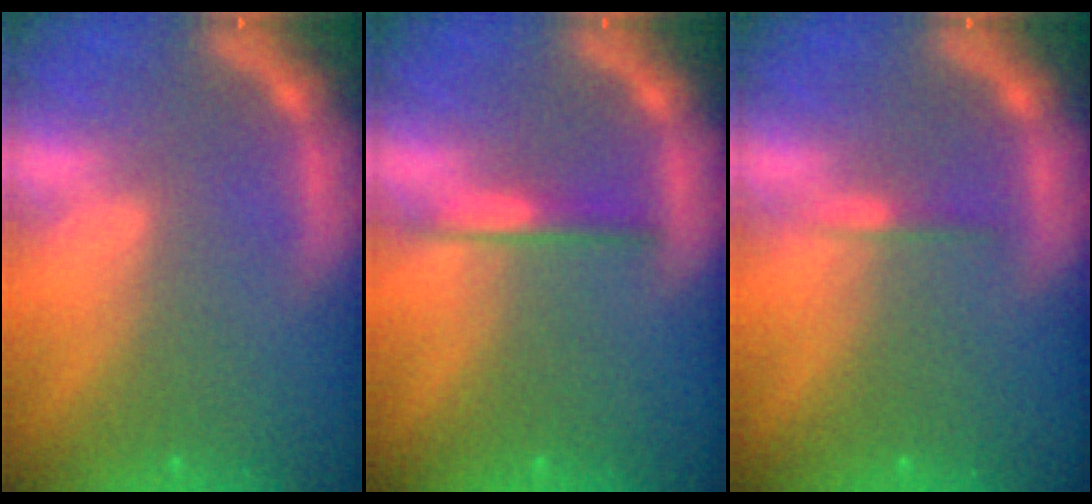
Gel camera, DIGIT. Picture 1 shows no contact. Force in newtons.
{"total": 1.9}
{"total": 0.9}